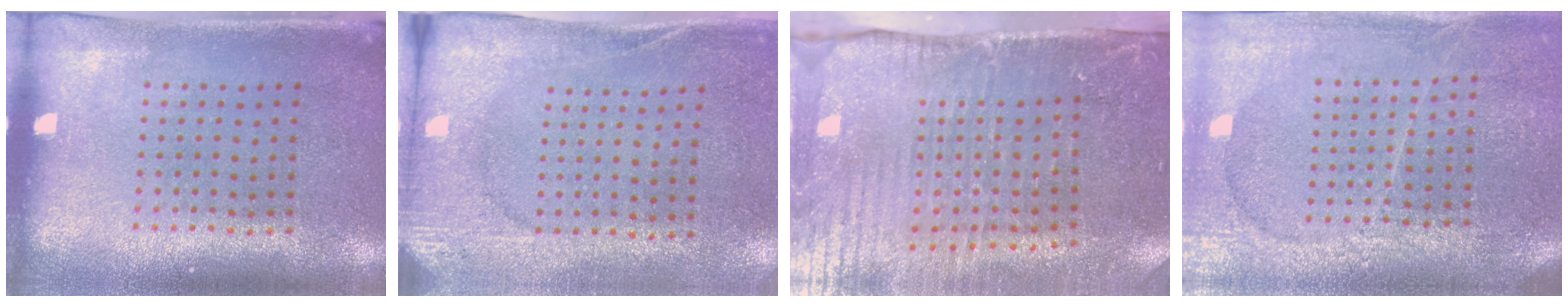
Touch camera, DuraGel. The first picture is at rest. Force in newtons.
{"total": 2.7, "press": 2.2, "slide": 1.5}
{"total": 4.5, "press": 3.7, "slide": 2.5}
{"total": 3.7, "press": 3.3, "slide": 1.6}